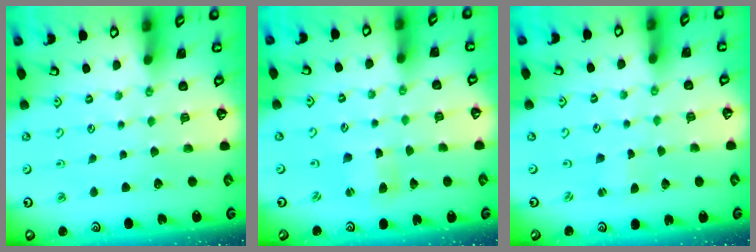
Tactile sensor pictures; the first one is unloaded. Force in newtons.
{"total": 2.5, "press": 2.5, "slide": 0.3}
{"total": 0.0}